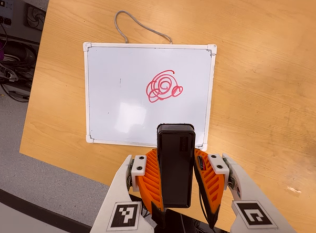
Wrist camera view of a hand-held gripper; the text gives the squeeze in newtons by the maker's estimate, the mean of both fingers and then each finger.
{"total": 4.8, "left": 3.2, "right": 6.4}